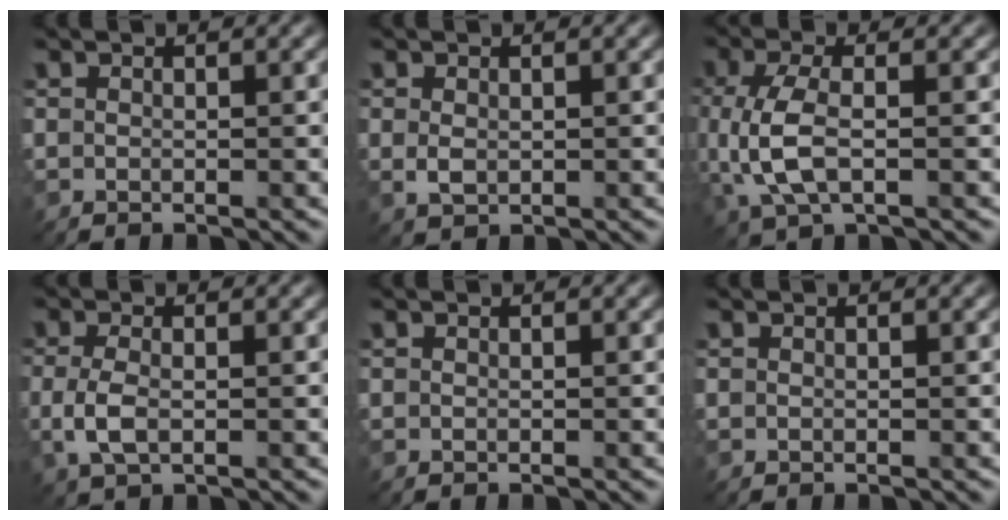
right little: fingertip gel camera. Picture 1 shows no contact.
{"total": 1.3, "force": [0.1, 0.9, 1.0], "torque": [-0.024, -0.001, 0.005]}
{"total": 5.3, "force": [-0.4, 2.4, 4.7], "torque": [-0.115, -0.004, -0.007]}
{"total": 2.8, "force": [-0.5, 1.3, 2.5], "torque": [-0.062, -0.004, -0.012]}
{"total": 0.0}
{"total": 0.0}